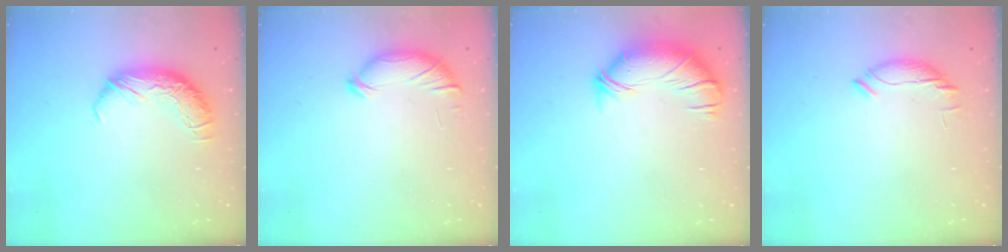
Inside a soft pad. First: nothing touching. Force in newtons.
{"total": 5.8, "press": 5.8, "slide": 0.7}
{"total": 2.8, "press": 1.5, "slide": 2.3}
{"total": 5.6, "press": 5.6, "slide": 0.6}